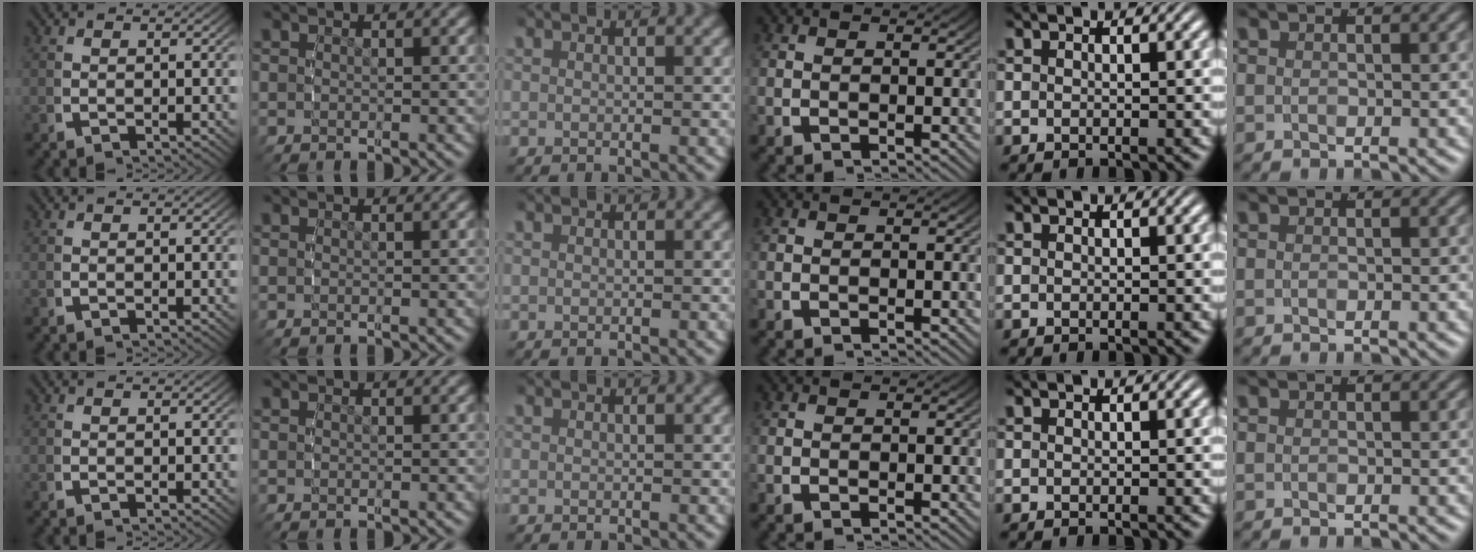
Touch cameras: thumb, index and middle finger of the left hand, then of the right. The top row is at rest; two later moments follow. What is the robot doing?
{"motion": "reach", "object": "paper"}